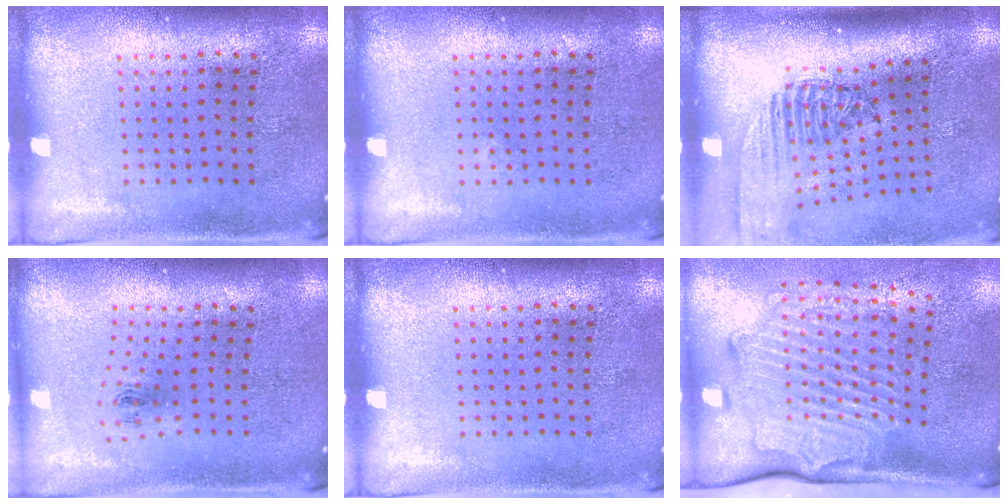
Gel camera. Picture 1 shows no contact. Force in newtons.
{"total": 0.0}
{"total": 2.4, "press": 1.8, "slide": 1.6}
{"total": 1.0, "press": 0.4, "slide": 0.9}
{"total": 0.0}
{"total": 3.1, "press": 2.3, "slide": 2.1}